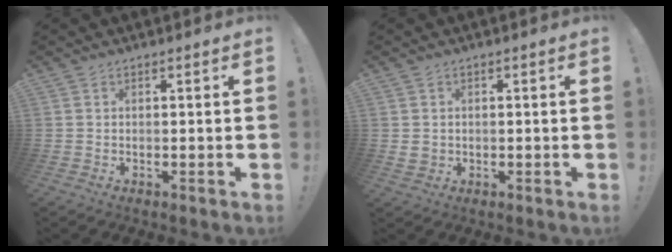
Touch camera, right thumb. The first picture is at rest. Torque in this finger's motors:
{"motor_torque": [0.02, -0.23, -0.04, 0.11, -0.01]}